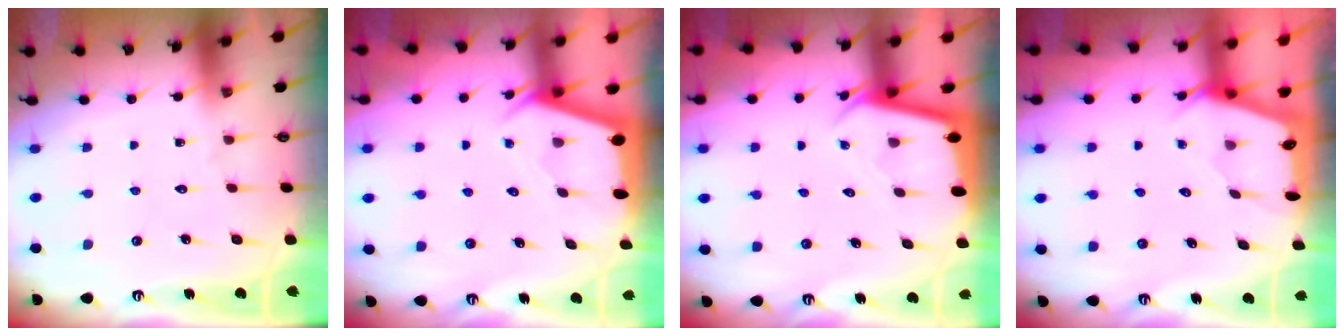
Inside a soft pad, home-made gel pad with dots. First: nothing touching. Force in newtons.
{"total": 2.2, "press": 2.2, "slide": 0.3}
{"total": 2.3, "press": 2.3, "slide": 0.1}
{"total": 2.3, "press": 2.2, "slide": 0.3}